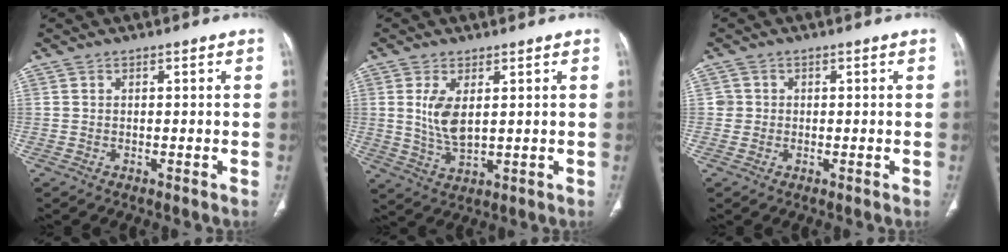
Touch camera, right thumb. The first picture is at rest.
{"total": 6.3, "force": [1.5, 2.9, 5.4], "torque": [-0.106, -0.021, 0.038]}
{"total": 1.7, "force": [0.0, 1.7, 0.0], "torque": [0.013, 0.007, -0.002]}